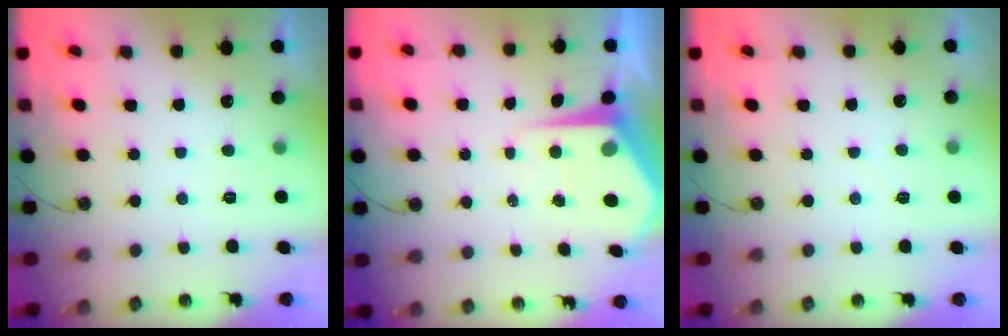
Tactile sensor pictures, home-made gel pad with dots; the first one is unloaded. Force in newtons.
{"total": 7.4, "press": 7.3, "slide": 0.5}
{"total": 1.9, "press": 1.9, "slide": 0.3}